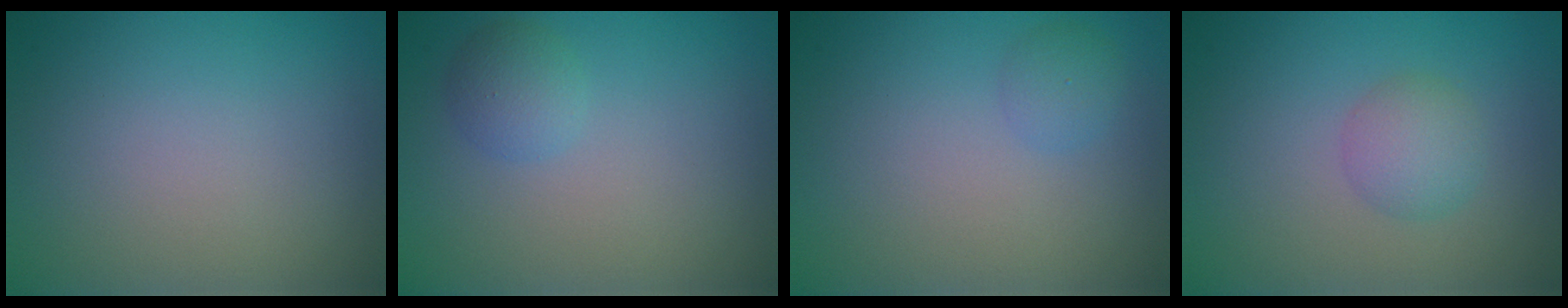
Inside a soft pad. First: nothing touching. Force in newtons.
{"total": 1.7, "press": 1.7, "slide": 0.1}
{"total": 1.3, "press": 1.2, "slide": 0.1}
{"total": 2.2, "press": 2.2, "slide": 0.1}